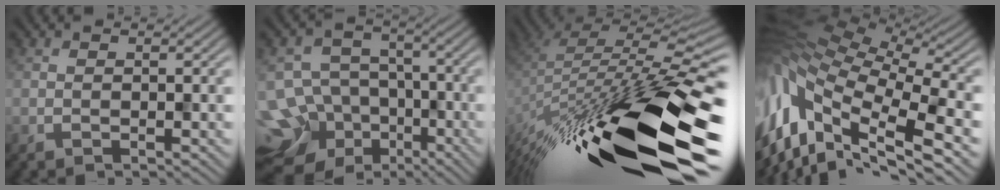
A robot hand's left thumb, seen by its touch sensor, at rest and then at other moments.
{"total": 13.5, "force": [-8.5, 9.9, 3.5], "torque": [-0.109, -0.041, -0.099]}
{"total": 17.0, "force": [-9.6, 6.6, 12.4], "torque": [-0.244, -0.024, -0.147]}
{"total": 15.1, "force": [-3.7, 8.3, 12.0], "torque": [-0.283, -0.026, -0.033]}